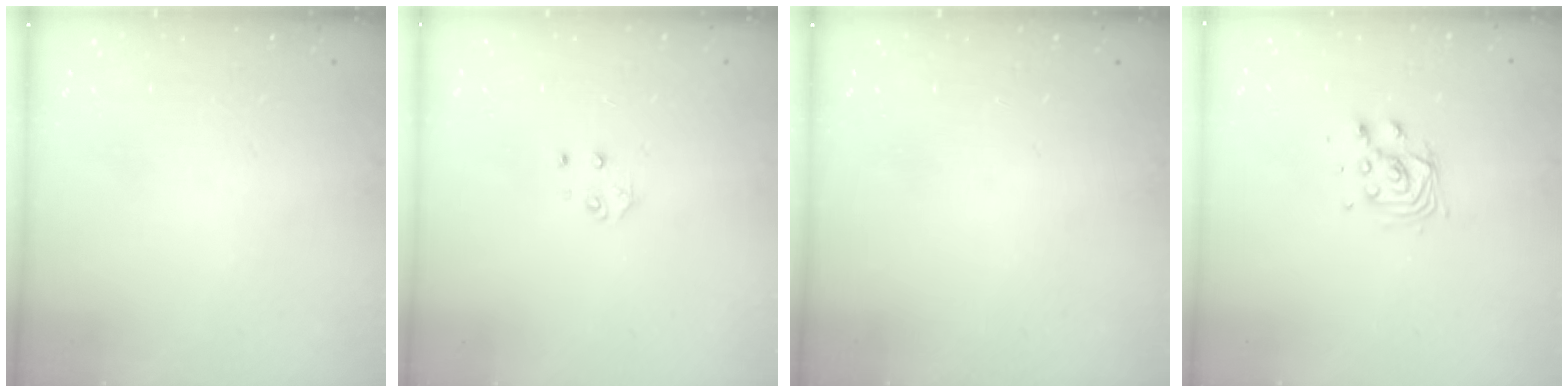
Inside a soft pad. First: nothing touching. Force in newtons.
{"total": 3.7, "press": 3.7, "slide": 0.4}
{"total": 0.0}
{"total": 7.6, "press": 7.6, "slide": 0.5}